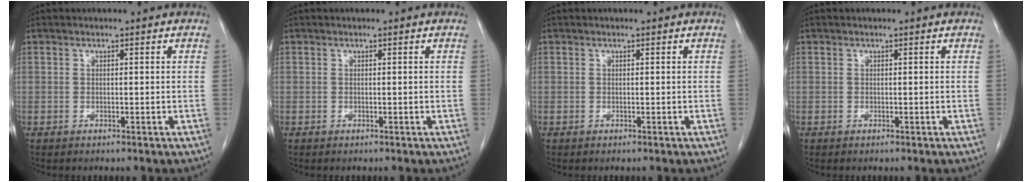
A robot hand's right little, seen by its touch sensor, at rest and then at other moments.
{"total": 0.0}
{"total": 0.0}
{"total": 0.0}